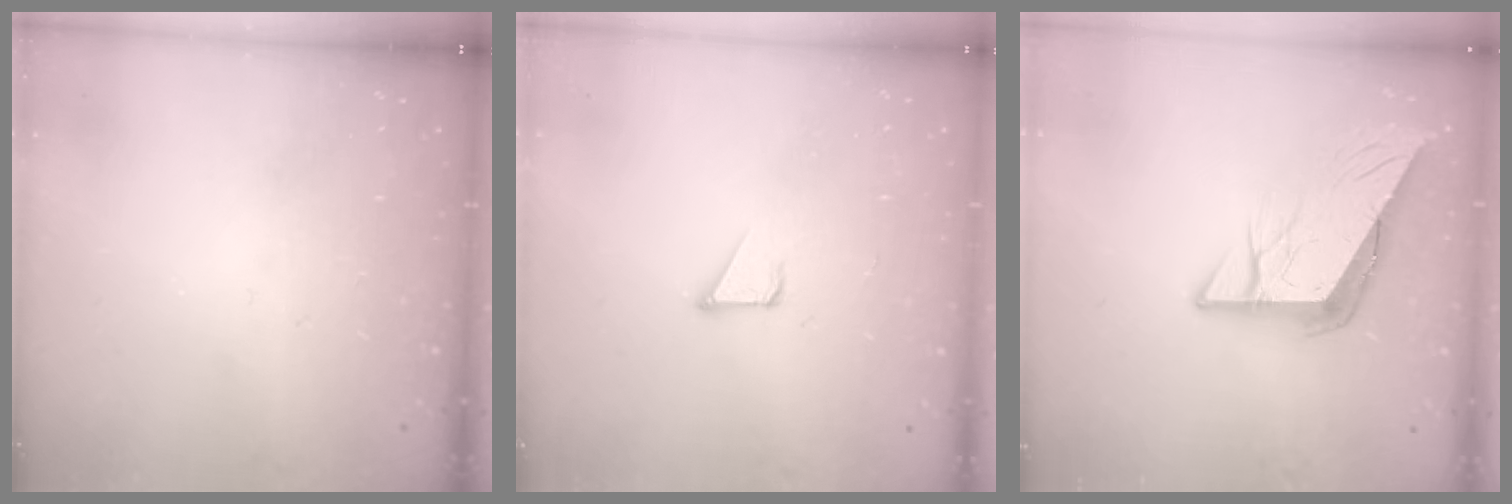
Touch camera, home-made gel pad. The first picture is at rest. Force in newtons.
{"total": 2.1, "press": 2.1, "slide": 0.1}
{"total": 9.2, "press": 9.1, "slide": 0.8}